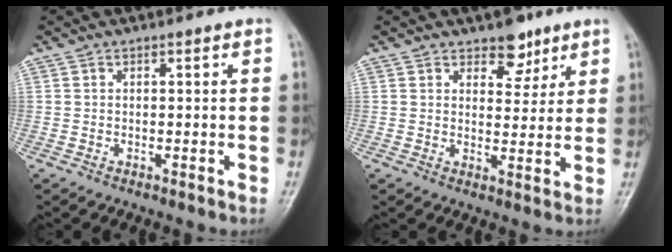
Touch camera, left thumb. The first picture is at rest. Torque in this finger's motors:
{"motor_torque": [0.81, 0.16, 0.37, -0.33, 0.03]}